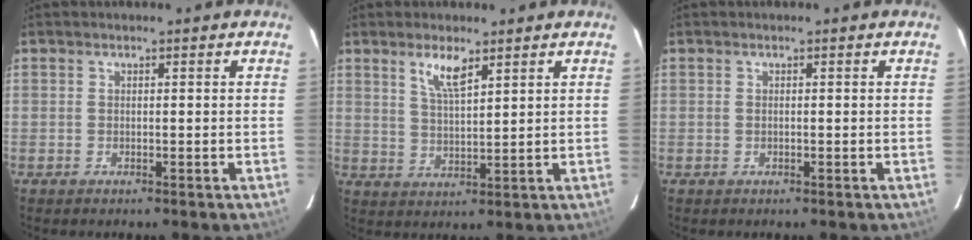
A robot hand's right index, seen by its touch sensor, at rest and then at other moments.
{"total": 5.2, "force": [3.3, 1.4, 3.7], "torque": [-0.071, -0.002, 0.066]}
{"total": 0.0}